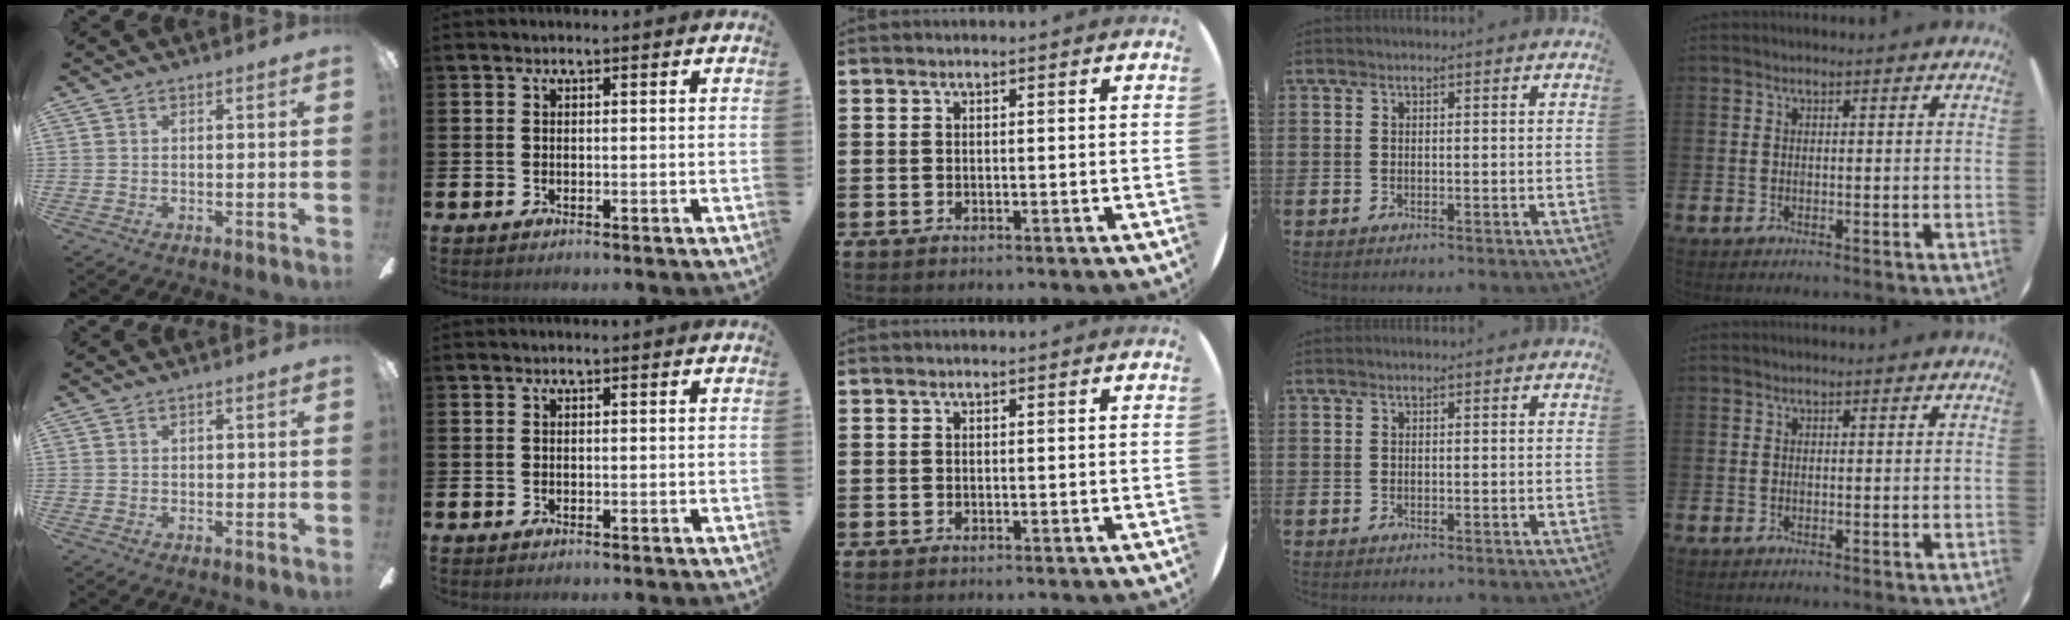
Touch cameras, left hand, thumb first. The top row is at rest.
{"thumb": {"total": 0.5, "force": [-0.2, 0.3, 0.4], "torque": [-0.006, 0.003, -0.004]}}